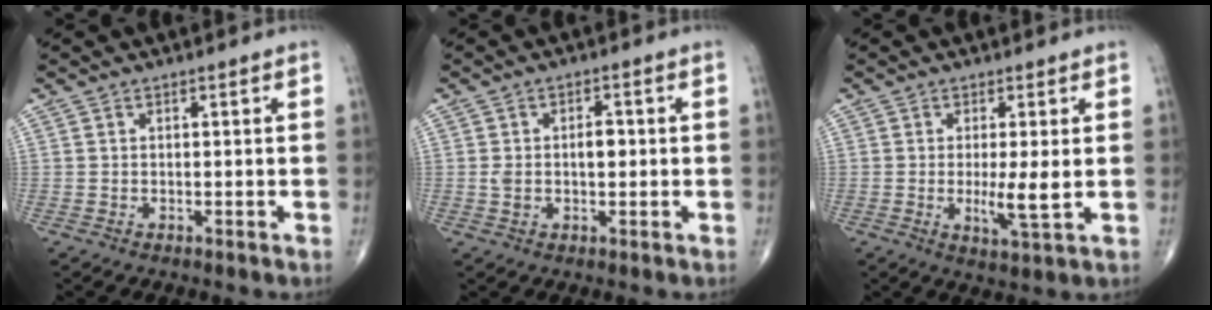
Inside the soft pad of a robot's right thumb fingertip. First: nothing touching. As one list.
[{"total": 4.5, "force": [0.1, 2.6, 3.6], "torque": [-0.064, 0.015, 0.003]}, {"total": 5.4, "force": [-0.1, 0.8, 5.4], "torque": [-0.102, -0.017, -0.004]}]